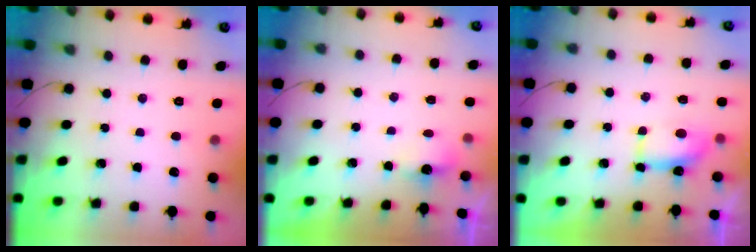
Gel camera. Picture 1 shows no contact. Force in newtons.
{"total": 2.7, "press": 2.7, "slide": 0.7}
{"total": 5.4, "press": 5.4, "slide": 0.4}